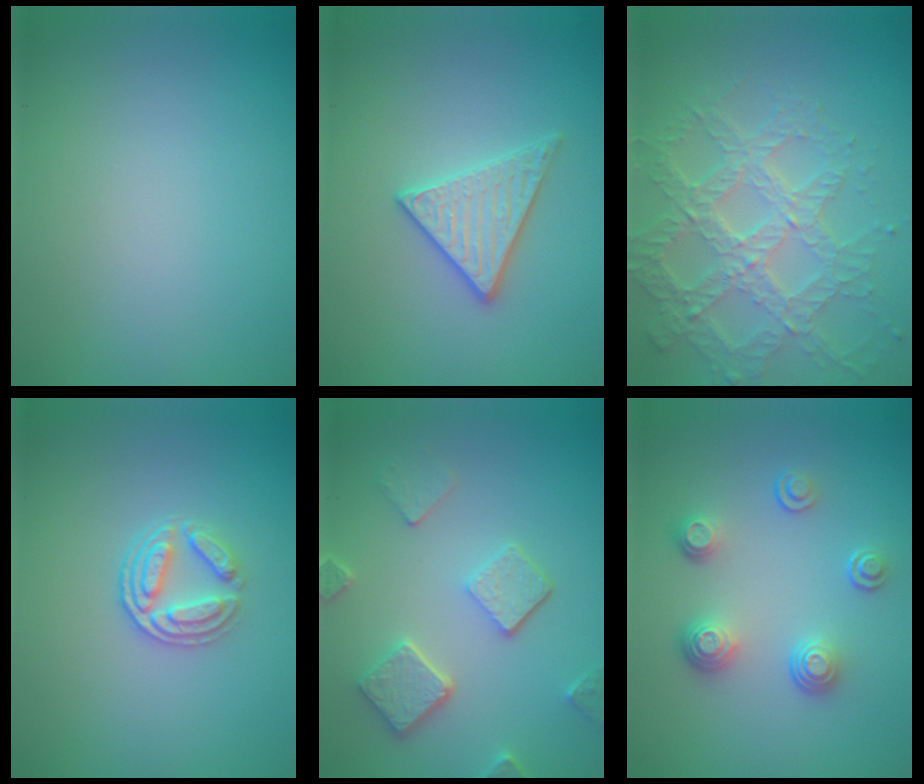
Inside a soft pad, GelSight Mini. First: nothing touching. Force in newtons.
{"total": 2.9, "press": 2.8, "slide": 0.7}
{"total": 7.4, "press": 5.3, "slide": 5.1}
{"total": 3.1, "press": 2.6, "slide": 1.7}
{"total": 4.9, "press": 3.8, "slide": 3.2}
{"total": 3.7, "press": 2.7, "slide": 2.6}